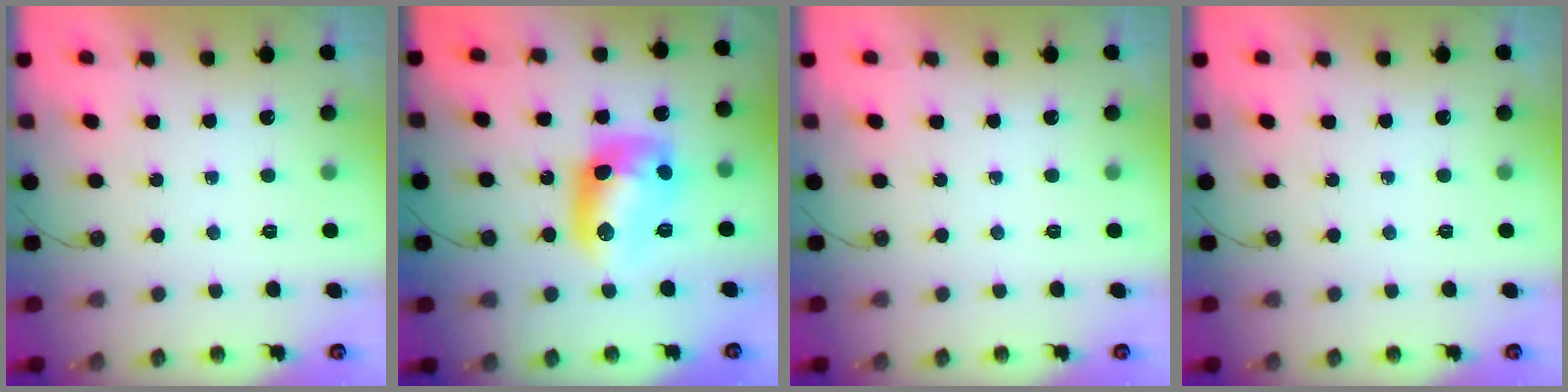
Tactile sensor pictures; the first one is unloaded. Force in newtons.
{"total": 12.6, "press": 12.6, "slide": 0.8}
{"total": 0.0}
{"total": 0.0}